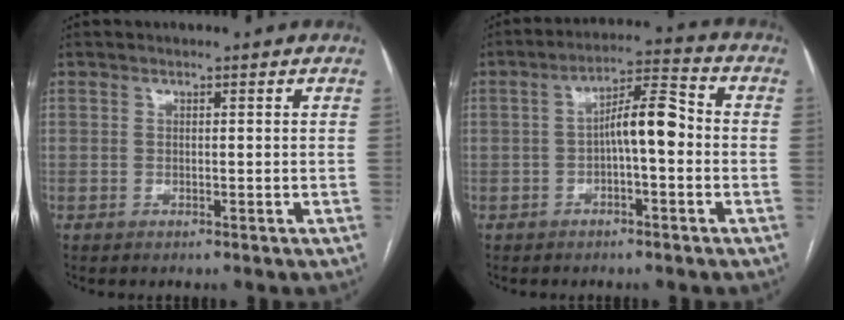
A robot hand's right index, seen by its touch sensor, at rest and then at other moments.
{"total": 7.3, "force": [-0.8, 1.7, 7.1], "torque": [-0.118, 0.029, -0.015]}